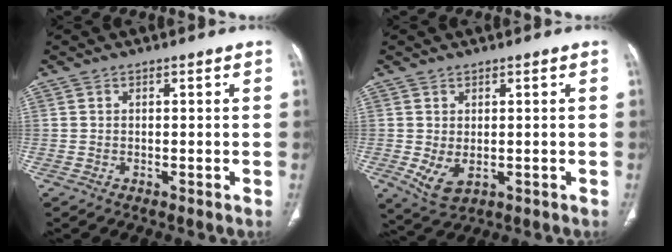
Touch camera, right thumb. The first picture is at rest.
{"total": 4.4, "force": [-0.4, 2.7, 3.5], "torque": [-0.065, -0.006, 0.011]}